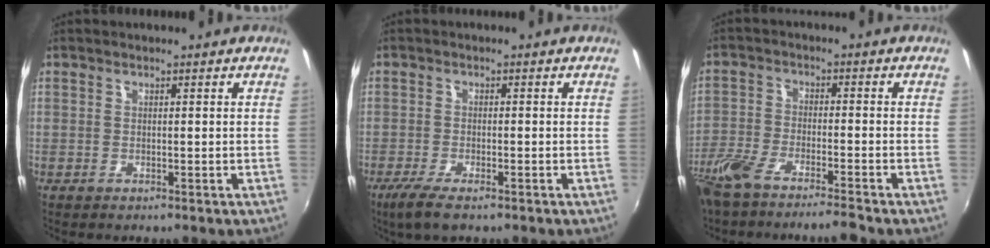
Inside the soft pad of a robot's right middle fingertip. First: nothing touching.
{"total": 5.5, "force": [-3.8, 1.2, 3.9], "torque": [-0.093, -0.019, -0.069]}
{"total": 8.9, "force": [-7.5, 0.8, 4.8], "torque": [-0.118, -0.021, -0.144]}